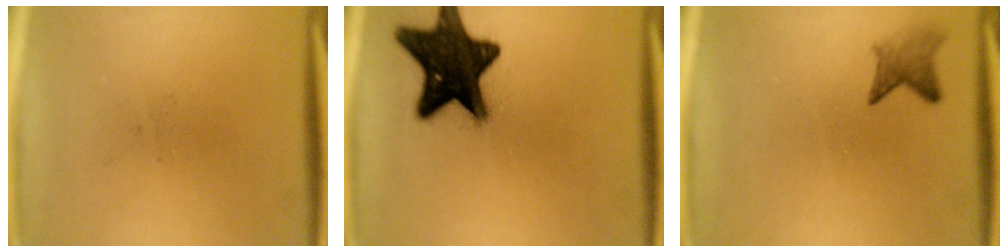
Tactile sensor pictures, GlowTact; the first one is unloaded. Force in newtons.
{"total": 17.7}
{"total": 2.4}